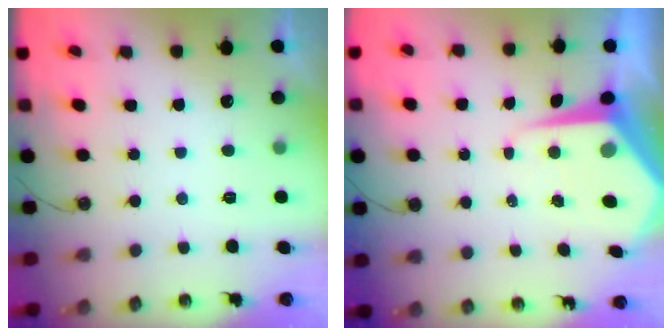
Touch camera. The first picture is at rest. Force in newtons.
{"total": 9.3, "press": 9.3, "slide": 0.9}